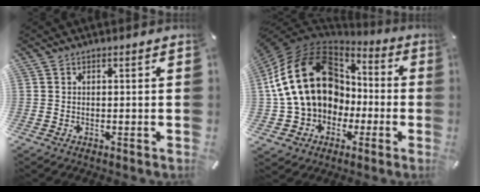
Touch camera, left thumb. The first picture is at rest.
{"total": 24.4, "force": [2.3, 19.1, 15.0], "torque": [-0.323, 0.010, 0.057]}